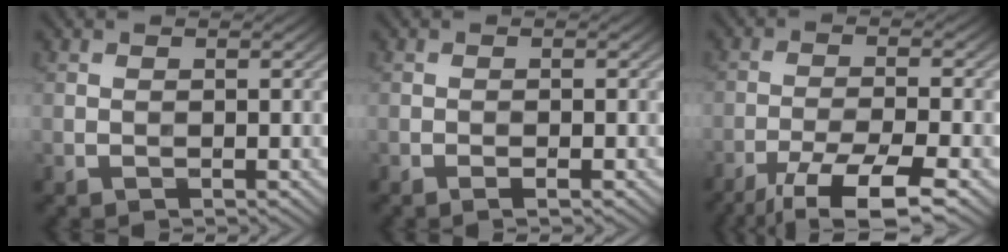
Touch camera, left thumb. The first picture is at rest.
{"total": 1.0, "force": [-0.6, 0.1, 0.8], "torque": [-0.014, -0.001, -0.011]}
{"total": 9.2, "force": [-6.3, 1.9, 6.5], "torque": [-0.119, -0.003, -0.111]}